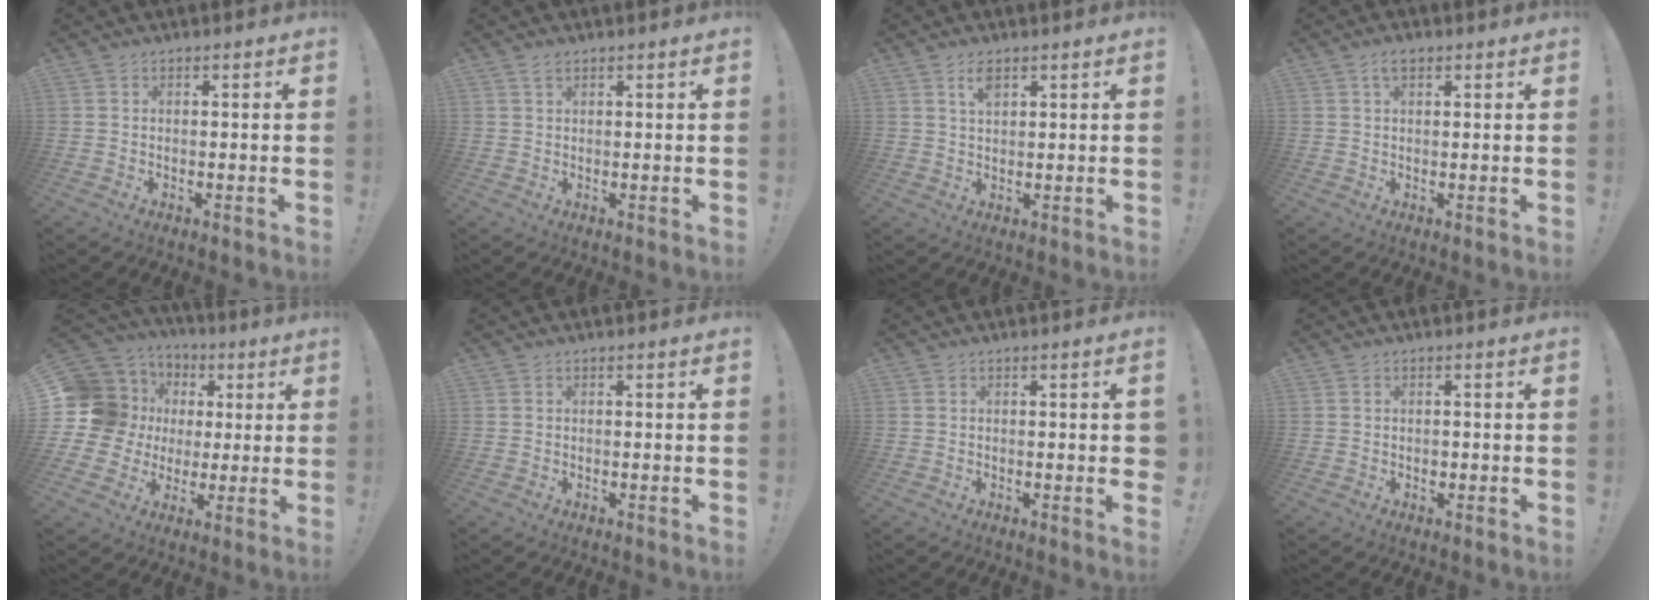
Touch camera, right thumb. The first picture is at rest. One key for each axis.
{"total": 1.5, "fx": 1.1, "fy": 0.7, "fz": 0.8, "tx": -0.011, "ty": -0.002, "tz": 0.020}
{"total": 3.6, "fx": 2.0, "fy": 1.6, "fz": 2.6, "tx": -0.043, "ty": -0.004, "tz": 0.032}
{"total": 3.3, "fx": 1.8, "fy": 1.6, "fz": 2.3, "tx": -0.039, "ty": 0.000, "tz": 0.030}
{"total": 14.8, "fx": 2.6, "fy": 13.4, "fz": 5.6, "tx": -0.092, "ty": -0.013, "tz": 0.078}
{"total": 0.0}
{"total": 2.2, "fx": 0.1, "fy": 0.4, "fz": 2.2, "tx": -0.029, "ty": 0.000, "tz": 0.000}
{"total": 1.1, "fx": -0.5, "fy": 0.9, "fz": 0.4, "tx": -0.004, "ty": 0.001, "tz": -0.010}